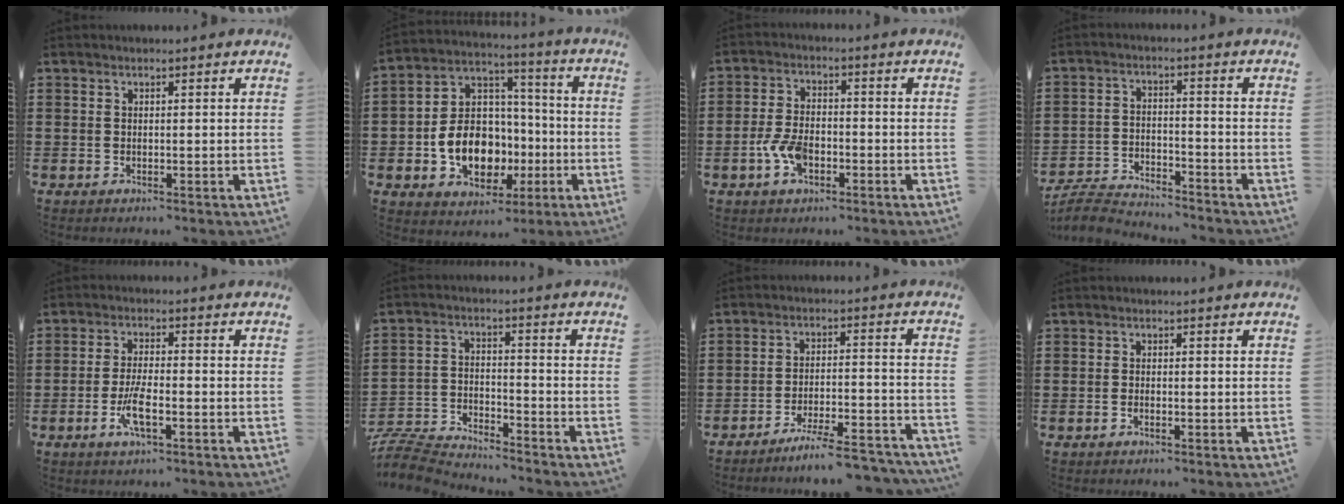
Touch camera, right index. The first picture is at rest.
{"total": 11.9, "force": [-3.3, 9.1, 6.9], "torque": [-0.154, 0.010, -0.056]}
{"total": 5.4, "force": [-2.1, 2.9, 4.0], "torque": [-0.097, -0.001, -0.042]}
{"total": 4.8, "force": [-4.7, 0.5, 0.7], "torque": [-0.027, 0.001, -0.099]}
{"total": 4.9, "force": [-2.1, 1.3, 4.3], "torque": [-0.097, -0.008, -0.044]}
{"total": 7.2, "force": [-7.1, 0.9, 0.7], "torque": [-0.029, 0.008, -0.145]}
{"total": 6.8, "force": [-6.1, 0.0, 2.9], "torque": [-0.048, -0.002, -0.115]}
{"total": 0.5, "force": [-0.4, 0.2, 0.3], "torque": [-0.008, -0.004, -0.006]}